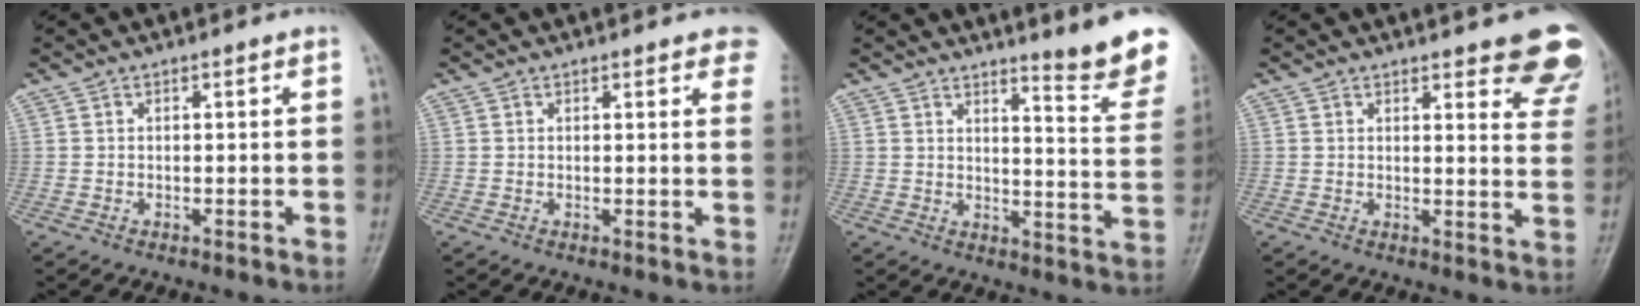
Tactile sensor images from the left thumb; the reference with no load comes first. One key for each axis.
{"total": 6.0, "fx": 4.1, "fy": 2.0, "fz": 3.9, "tx": -0.018, "ty": -0.008, "tz": 0.035}
{"total": 12.0, "fx": 9.8, "fy": 1.0, "fz": 6.8, "tx": -0.060, "ty": -0.086, "tz": 0.118}
{"total": 11.9, "fx": 9.4, "fy": 3.6, "fz": 6.5, "tx": -0.025, "ty": -0.048, "tz": 0.089}